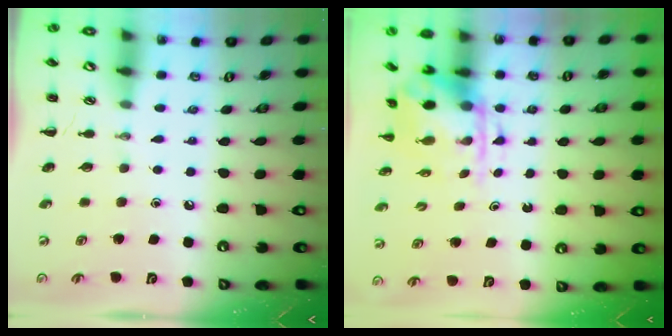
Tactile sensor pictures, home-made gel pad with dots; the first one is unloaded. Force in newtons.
{"total": 4.1, "press": 4.0, "slide": 0.6}